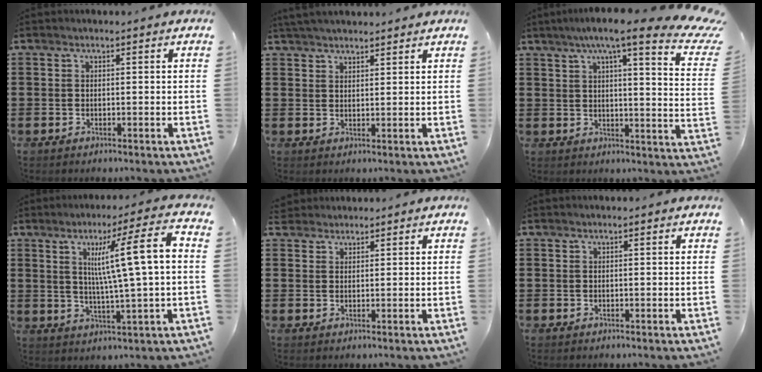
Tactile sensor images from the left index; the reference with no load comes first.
{"total": 2.9, "force": [2.9, 0.2, 0.5], "torque": [-0.016, -0.001, 0.057]}
{"total": 9.5, "force": [7.2, 0.7, 6.1], "torque": [-0.119, -0.027, 0.115]}
{"total": 10.7, "force": [2.2, 0.5, 10.4], "torque": [-0.188, 0.003, 0.028]}
{"total": 2.0, "force": [1.7, 1.0, -0.2], "torque": [-0.003, 0.006, 0.034]}
{"total": 0.0}